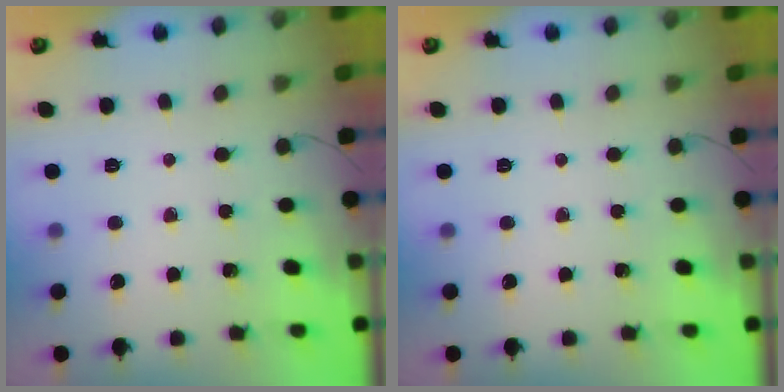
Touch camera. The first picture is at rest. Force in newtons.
{"total": 0.0}